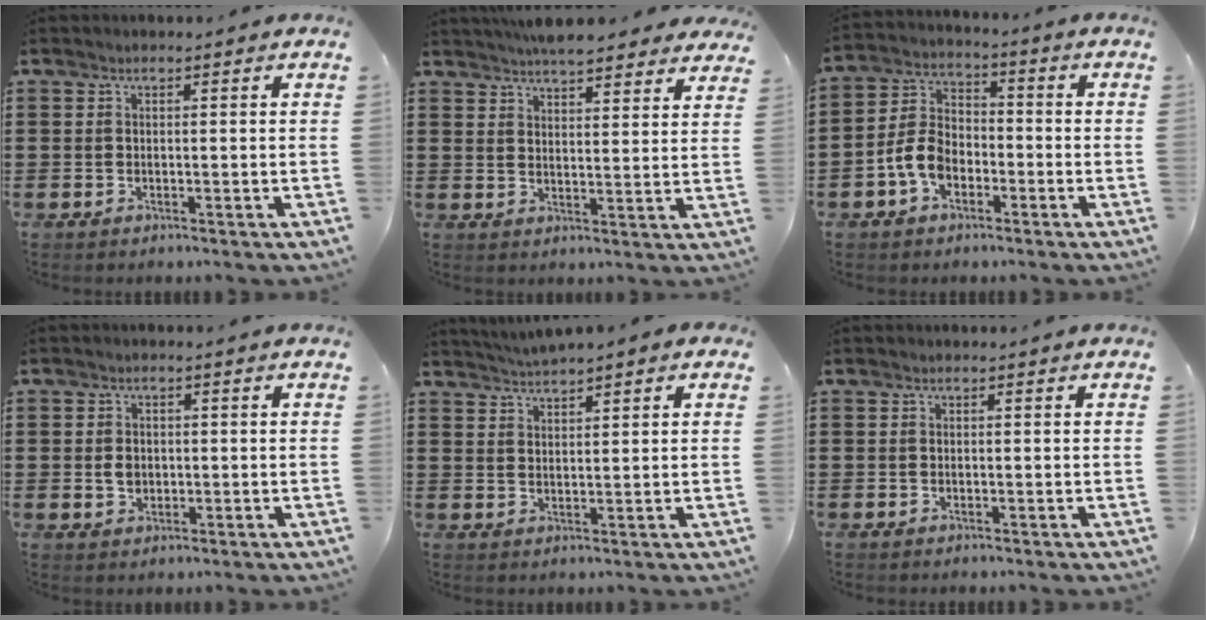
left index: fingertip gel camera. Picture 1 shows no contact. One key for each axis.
{"total": 5.7, "fx": 5.4, "fy": 0.9, "fz": 1.5, "tx": -0.036, "ty": -0.017, "tz": 0.100}
{"total": 7.0, "fx": -2.9, "fy": 4.6, "fz": 4.3, "tx": -0.111, "ty": 0.010, "tz": -0.063}
{"total": 2.4, "fx": 0.1, "fy": 1.8, "fz": 1.6, "tx": -0.035, "ty": 0.006, "tz": 0.000}
{"total": 2.2, "fx": 2.2, "fy": 0.0, "fz": 0.3, "tx": -0.012, "ty": -0.002, "tz": 0.040}
{"total": 0.0}